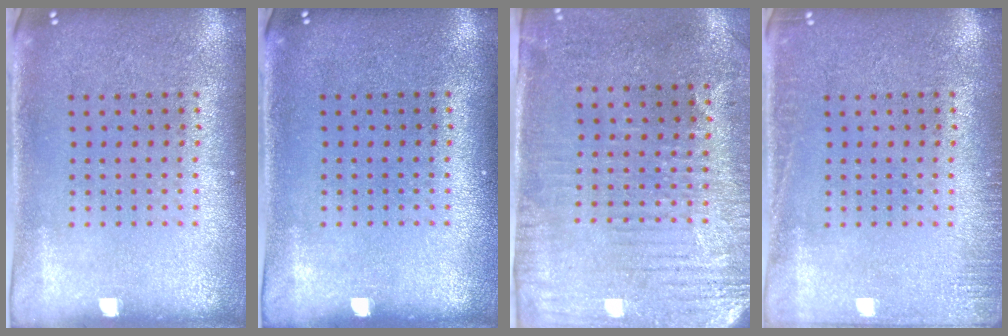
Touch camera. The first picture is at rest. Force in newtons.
{"total": 0.0}
{"total": 3.0, "press": 2.6, "slide": 1.6}
{"total": 1.4, "press": 1.4, "slide": 0.4}